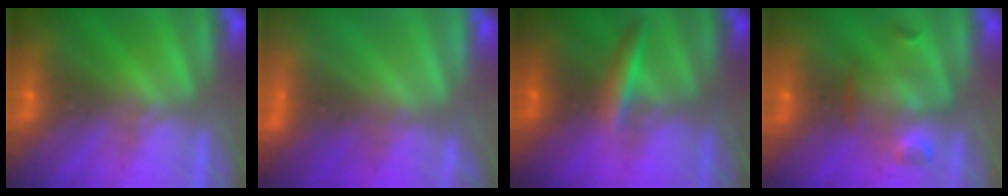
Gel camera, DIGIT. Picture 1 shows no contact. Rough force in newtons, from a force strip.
{"total": 4.6}
{"total": 2.8}
{"total": 2.8}